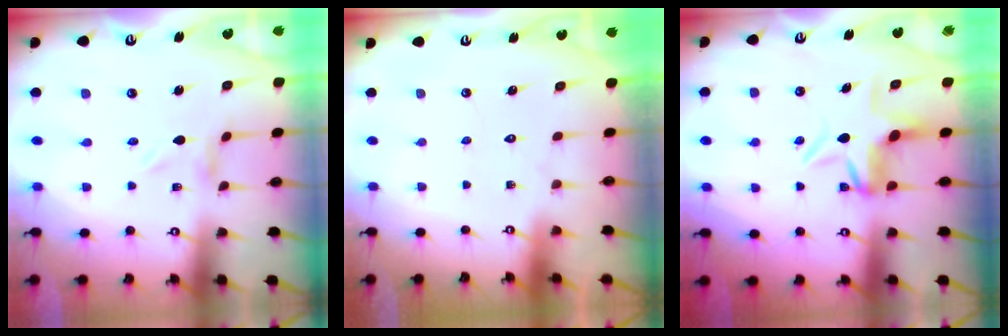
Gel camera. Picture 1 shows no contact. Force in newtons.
{"total": 1.6, "press": 1.6, "slide": 0.1}
{"total": 5.9, "press": 5.9, "slide": 0.7}